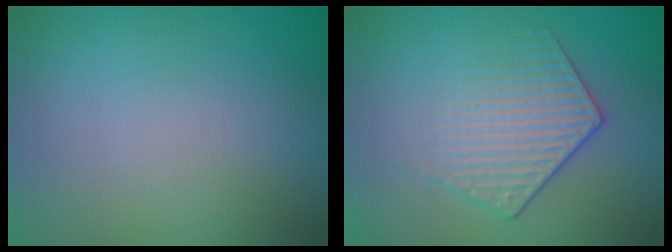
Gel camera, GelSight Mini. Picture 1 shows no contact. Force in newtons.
{"total": 3.5, "press": 3.2, "slide": 1.4}